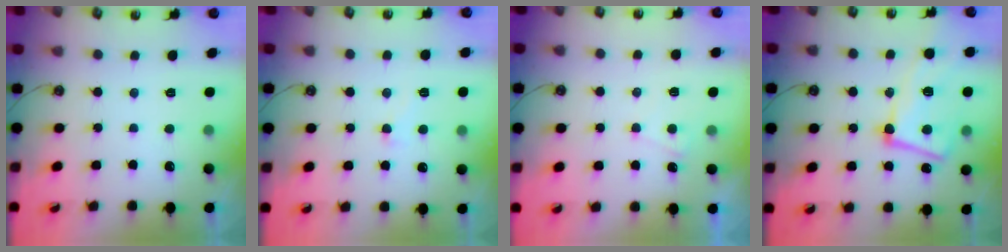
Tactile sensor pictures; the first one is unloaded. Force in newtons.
{"total": 2.7, "press": 2.6, "slide": 0.8}
{"total": 2.4, "press": 2.4, "slide": 0.3}
{"total": 12.2, "press": 12.1, "slide": 1.8}